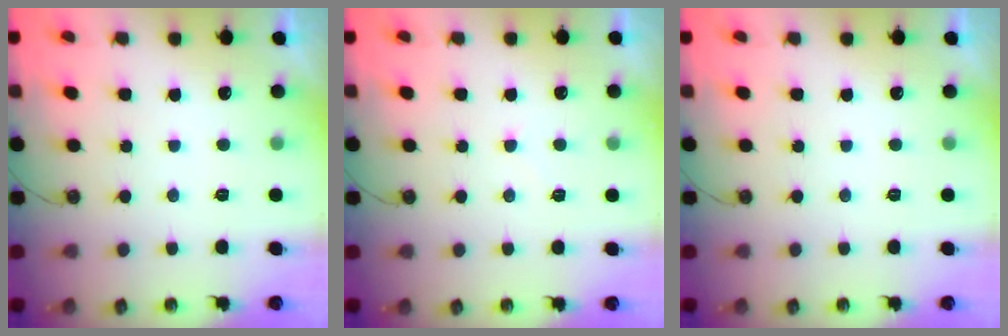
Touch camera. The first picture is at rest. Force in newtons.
{"total": 4.1, "press": 4.0, "slide": 0.6}
{"total": 0.0}